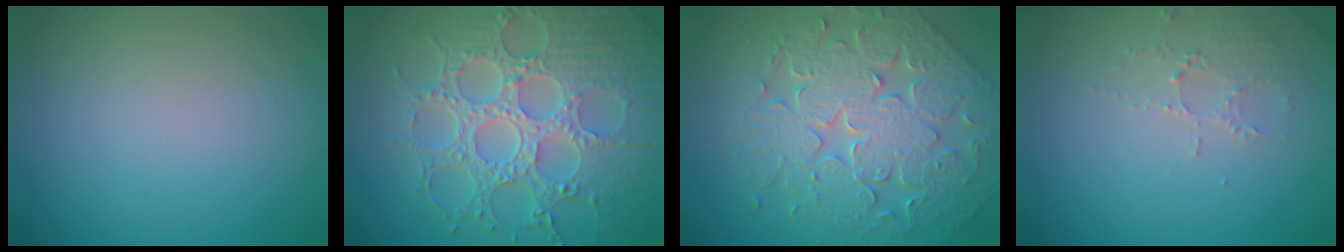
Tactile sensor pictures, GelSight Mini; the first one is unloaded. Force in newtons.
{"total": 8.9, "press": 6.4, "slide": 6.2}
{"total": 7.2, "press": 6.2, "slide": 3.5}
{"total": 1.9, "press": 1.8, "slide": 0.4}